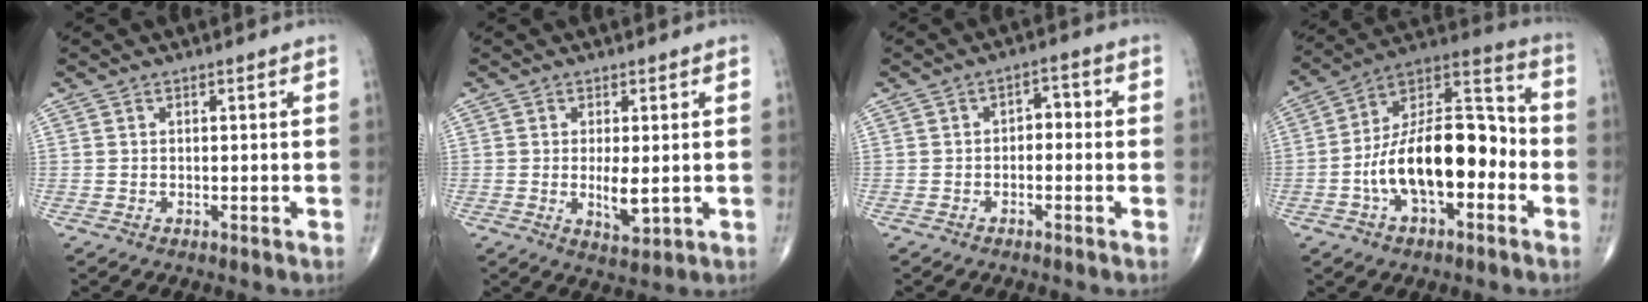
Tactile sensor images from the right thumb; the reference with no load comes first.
{"total": 4.4, "force": [-0.2, 1.6, 4.1], "torque": [-0.068, -0.014, 0.002]}
{"total": 3.0, "force": [-0.5, 1.9, 2.2], "torque": [-0.017, 0.017, -0.018]}
{"total": 19.9, "force": [-4.3, 10.0, 16.7], "torque": [-0.262, 0.051, -0.079]}